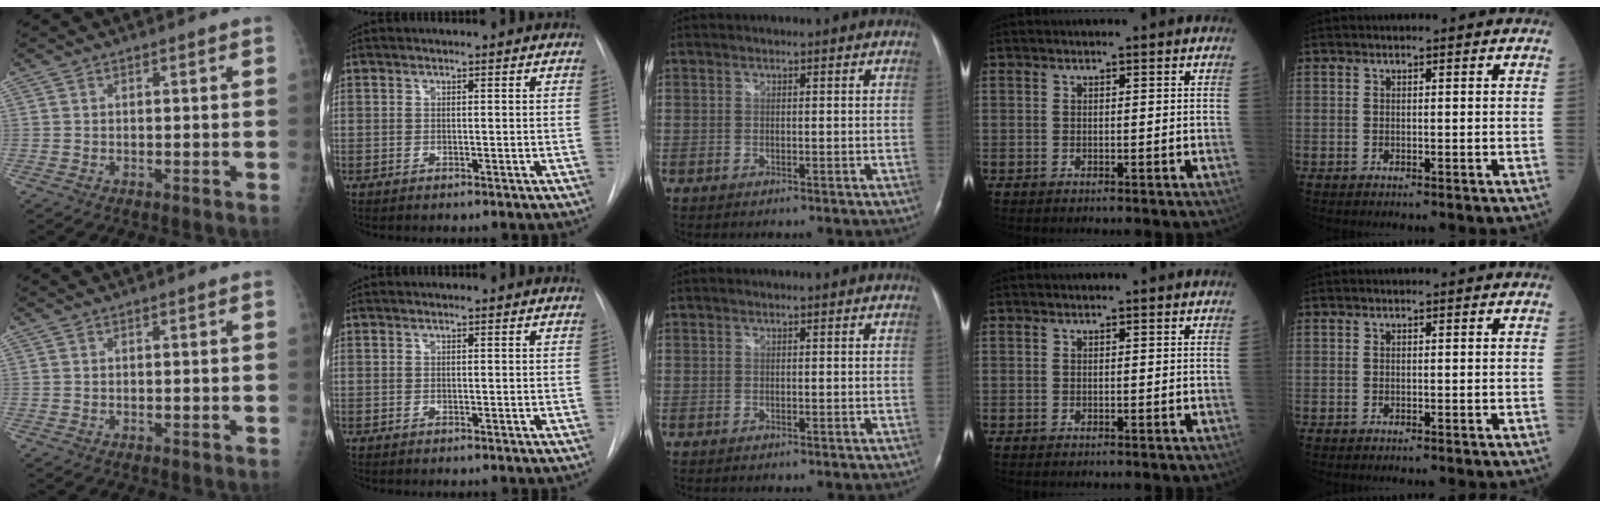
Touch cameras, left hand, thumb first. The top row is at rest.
{}